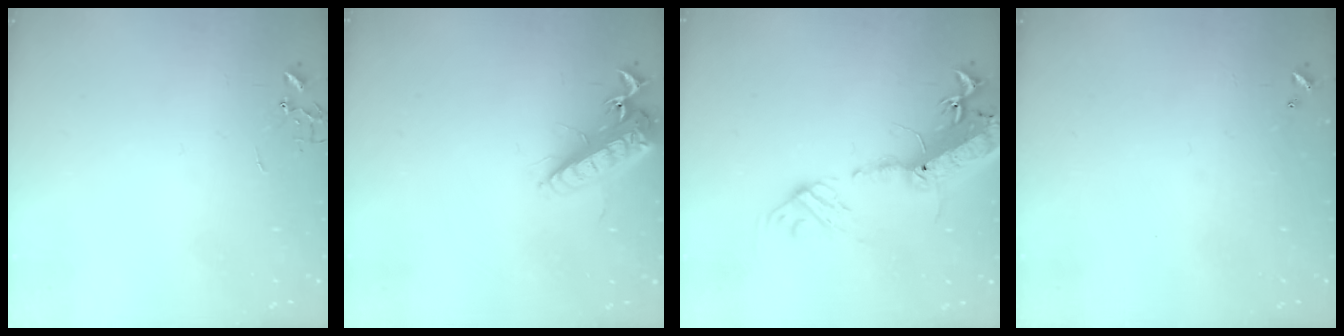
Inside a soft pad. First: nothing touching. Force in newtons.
{"total": 14.6, "press": 14.4, "slide": 2.8}
{"total": 23.3, "press": 22.7, "slide": 5.2}
{"total": 0.0}